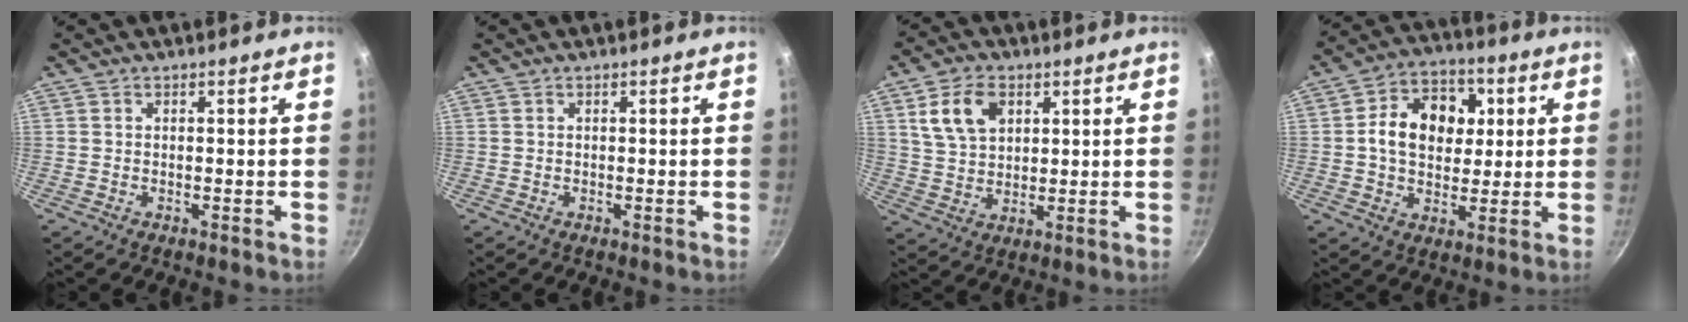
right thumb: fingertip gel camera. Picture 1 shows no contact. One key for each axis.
{"total": 0.0}
{"total": 9.5, "fx": 3.7, "fy": 6.3, "fz": 6.0, "tx": -0.094, "ty": -0.006, "tz": 0.072}
{"total": 14.0, "fx": 2.4, "fy": 10.5, "fz": 8.9, "tx": -0.104, "ty": 0.010, "tz": 0.026}